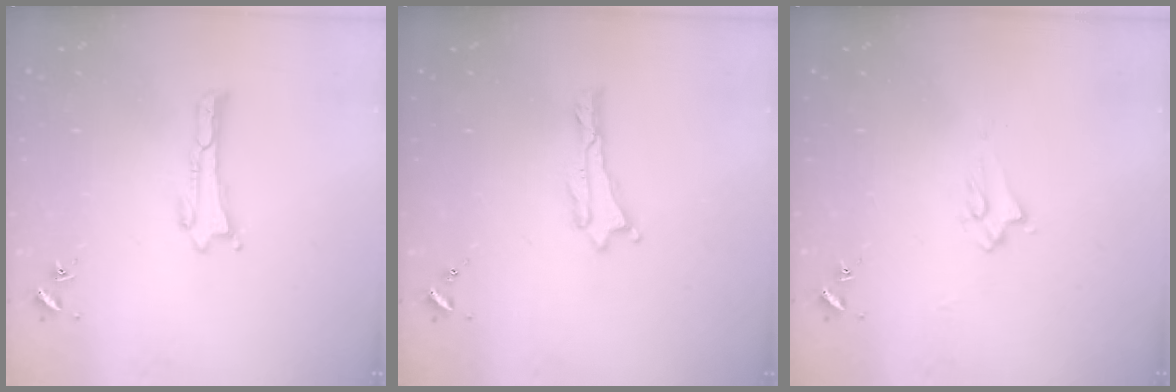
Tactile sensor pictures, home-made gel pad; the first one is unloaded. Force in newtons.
{"total": 0.0}
{"total": 1.9, "press": 1.9, "slide": 0.3}